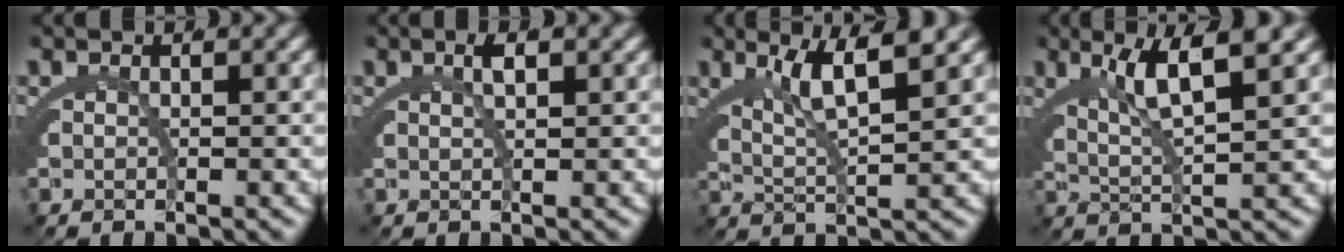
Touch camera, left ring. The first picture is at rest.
{"total": 1.6, "force": [0.9, -0.6, 1.2], "torque": [-0.009, 0.004, 0.017]}
{"total": 4.5, "force": [2.3, 0.6, 3.8], "torque": [-0.064, 0.003, 0.041]}
{"total": 4.7, "force": [2.3, 0.3, 4.1], "torque": [-0.065, 0.005, 0.043]}